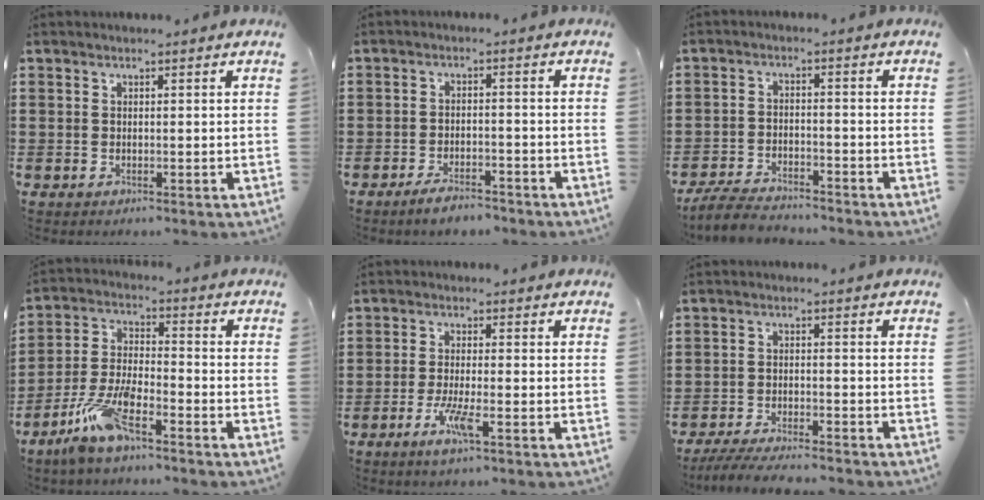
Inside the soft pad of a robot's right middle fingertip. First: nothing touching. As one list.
[{"total": 3.5, "force": [-3.2, 0.6, 1.3], "torque": [-0.023, 0.004, -0.062]}, {"total": 5.1, "force": [-4.9, 0.7, 1.4], "torque": [-0.036, 0.001, -0.097]}, {"total": 8.8, "force": [-6.0, 2.2, 6.1], "torque": [-0.151, -0.008, -0.120]}, {"total": 4.9, "force": [-2.4, 0.6, 4.2], "torque": [-0.094, -0.014, -0.048]}, {"total": 4.8, "force": [-4.5, 0.2, 1.5], "torque": [-0.039, -0.009, -0.090]}]